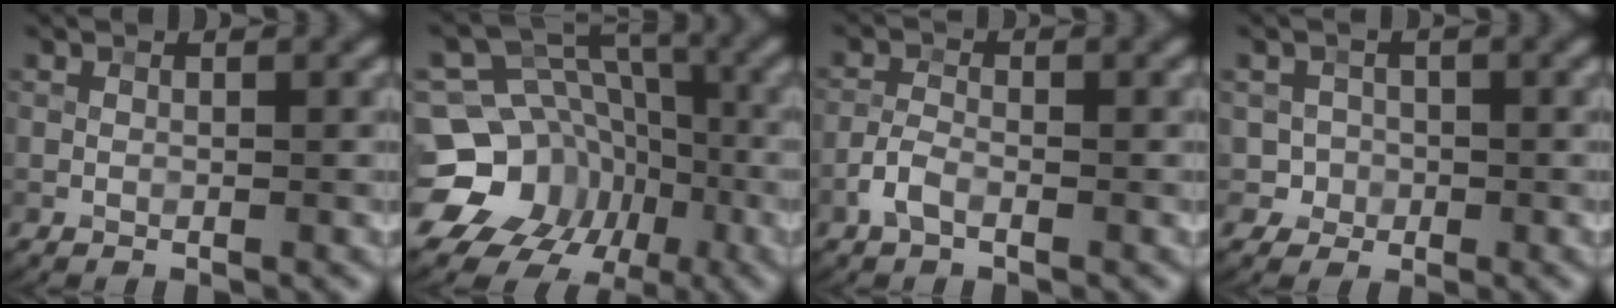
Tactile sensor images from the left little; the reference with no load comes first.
{"total": 15.2, "force": [-6.4, 12.8, 5.3], "torque": [-0.098, -0.017, -0.110]}
{"total": 2.0, "force": [-1.4, 0.8, 1.2], "torque": [-0.024, 0.006, -0.034]}
{"total": 2.7, "force": [0.1, 2.6, 0.6], "torque": [0.002, 0.005, 0.003]}